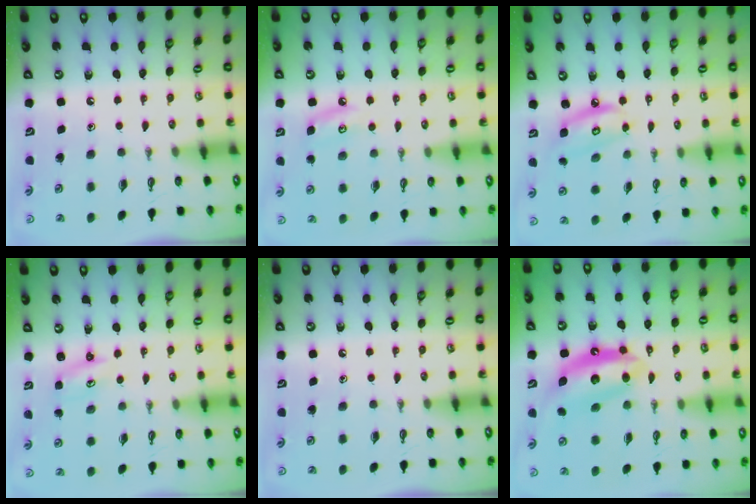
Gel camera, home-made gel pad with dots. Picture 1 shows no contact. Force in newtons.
{"total": 6.0, "press": 6.0, "slide": 0.5}
{"total": 7.2, "press": 7.1, "slide": 0.5}
{"total": 1.8, "press": 1.8, "slide": 0.2}
{"total": 0.0}
{"total": 12.0, "press": 12.0, "slide": 0.9}